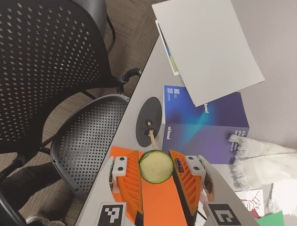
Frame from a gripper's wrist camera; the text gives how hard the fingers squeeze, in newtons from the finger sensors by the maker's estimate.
{"total": 9.0, "left": 8.7, "right": 9.3}